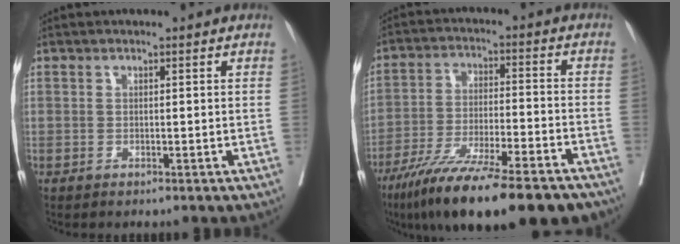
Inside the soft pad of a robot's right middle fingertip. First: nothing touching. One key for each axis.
{"total": 22.4, "fx": -17.2, "fy": 3.5, "fz": 14.0, "tx": -0.186, "ty": -0.025, "tz": -0.267}